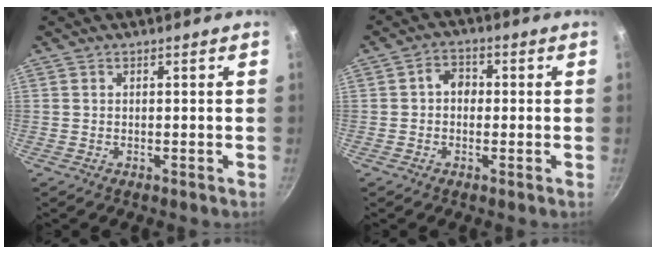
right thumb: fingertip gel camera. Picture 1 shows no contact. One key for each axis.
{"total": 3.6, "fx": -0.1, "fy": 2.9, "fz": 2.2, "tx": -0.020, "ty": 0.010, "tz": -0.009}